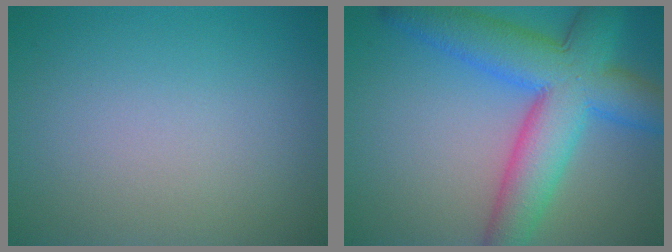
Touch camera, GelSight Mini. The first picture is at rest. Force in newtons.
{"total": 10.0, "press": 10.0, "slide": 0.3}